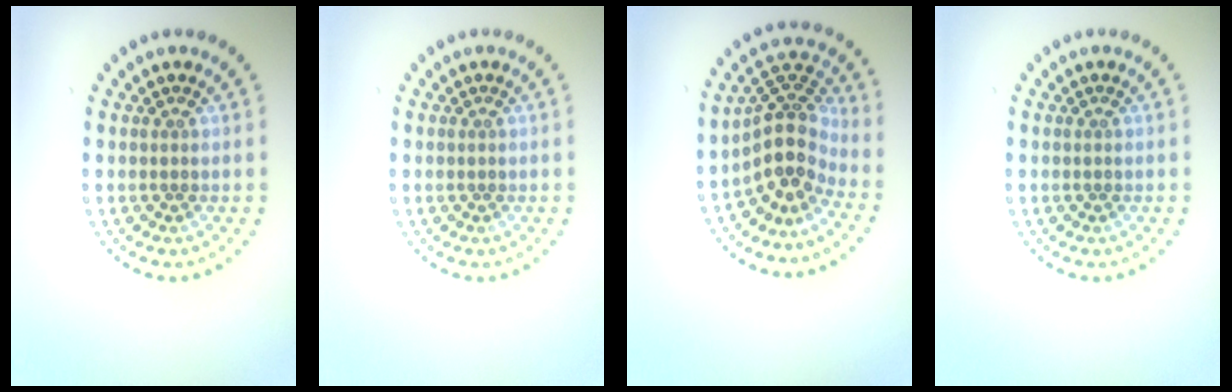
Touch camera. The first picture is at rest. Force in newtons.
{"total": 0.0}
{"total": 4.5, "press": 3.4, "slide": 3.0}
{"total": 0.0}